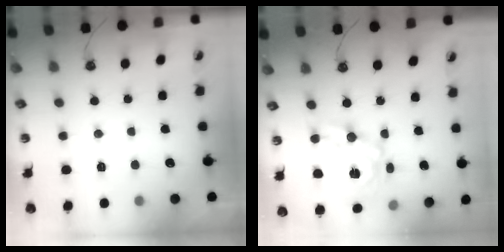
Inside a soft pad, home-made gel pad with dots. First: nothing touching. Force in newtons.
{"total": 16.5, "press": 16.4, "slide": 1.5}